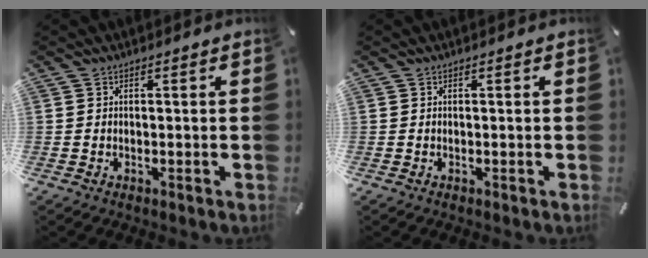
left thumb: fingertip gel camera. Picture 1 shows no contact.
{"total": 0.0}